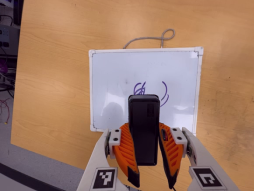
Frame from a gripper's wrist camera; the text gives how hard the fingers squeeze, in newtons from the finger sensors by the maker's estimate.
{"total": 12.7, "left": 9.2, "right": 16.2}